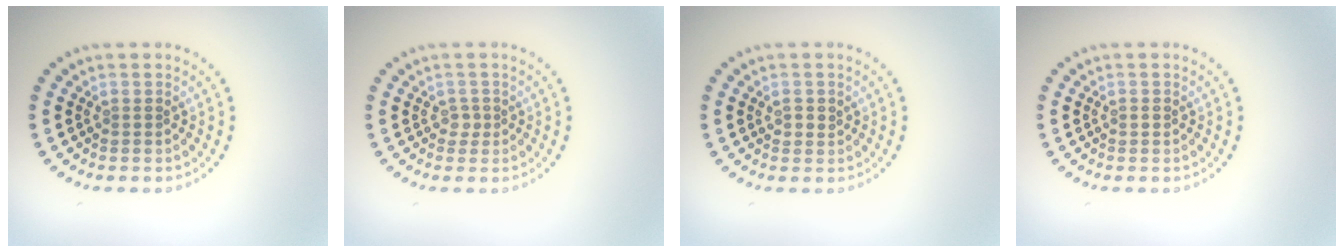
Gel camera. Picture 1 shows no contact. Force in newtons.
{"total": 1.0, "press": 0.7, "slide": 0.6}
{"total": 1.2, "press": 1.1, "slide": 0.5}
{"total": 0.6, "press": 0.6, "slide": 0.1}